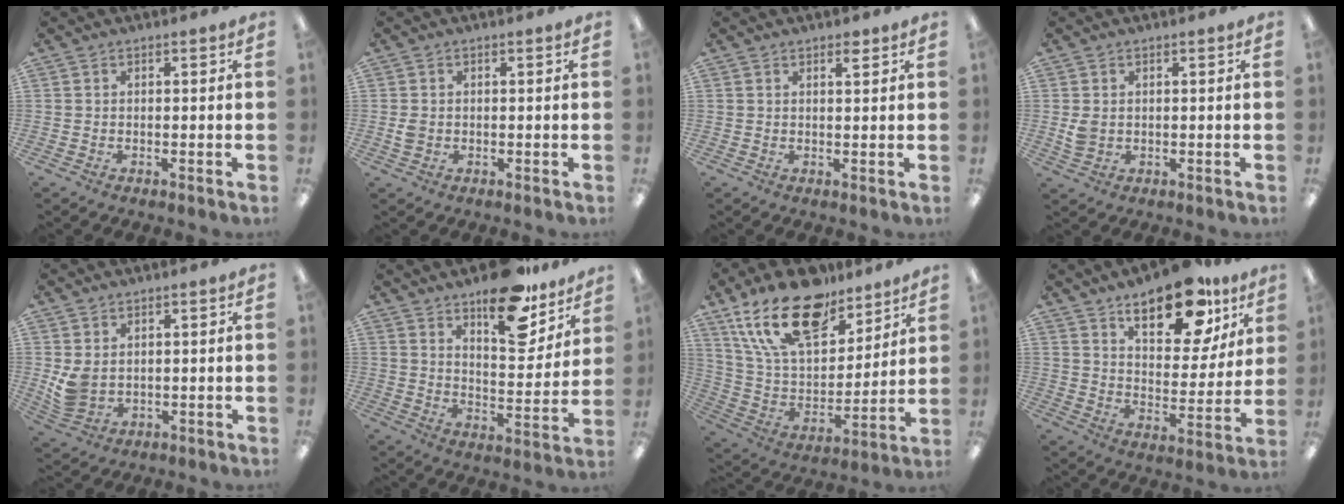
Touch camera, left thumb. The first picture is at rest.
{"total": 2.0, "force": [0.0, 1.6, 1.2], "torque": [-0.023, 0.004, -0.001]}
{"total": 1.8, "force": [1.5, 0.4, 0.9], "torque": [-0.012, -0.004, 0.026]}
{"total": 3.0, "force": [0.6, 2.3, 1.9], "torque": [-0.030, 0.000, 0.011]}
{"total": 5.0, "force": [1.7, 3.6, 3.1], "torque": [-0.066, -0.008, 0.033]}
{"total": 16.9, "force": [12.7, 6.7, 9.0], "torque": [-0.117, -0.086, 0.215]}
{"total": 22.6, "force": [14.9, 11.1, 12.8], "torque": [-0.244, -0.076, 0.269]}
{"total": 20.0, "force": [12.9, 9.0, 12.4], "torque": [-0.172, -0.065, 0.211]}